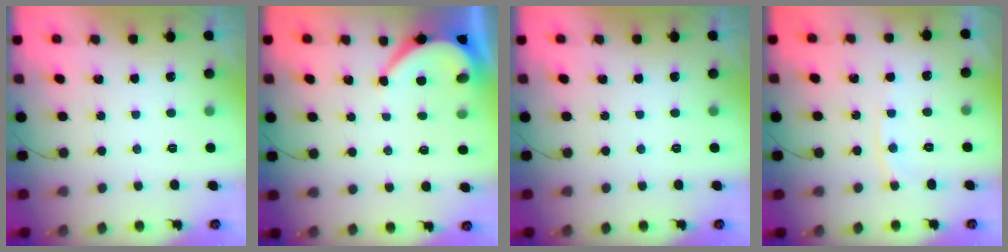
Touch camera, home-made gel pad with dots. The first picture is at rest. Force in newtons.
{"total": 6.3, "press": 6.3, "slide": 0.2}
{"total": 0.0}
{"total": 4.7, "press": 4.6, "slide": 0.8}